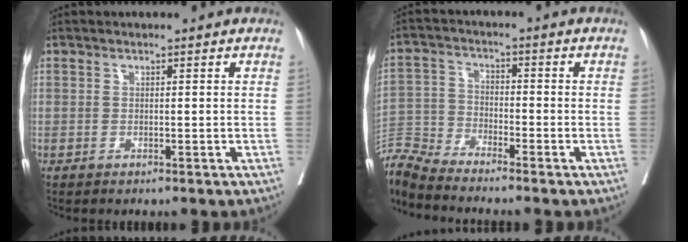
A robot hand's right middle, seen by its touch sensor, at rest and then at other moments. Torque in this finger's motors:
{"motor_torque": [-0.19, -1.01, 0.11, 0.04]}